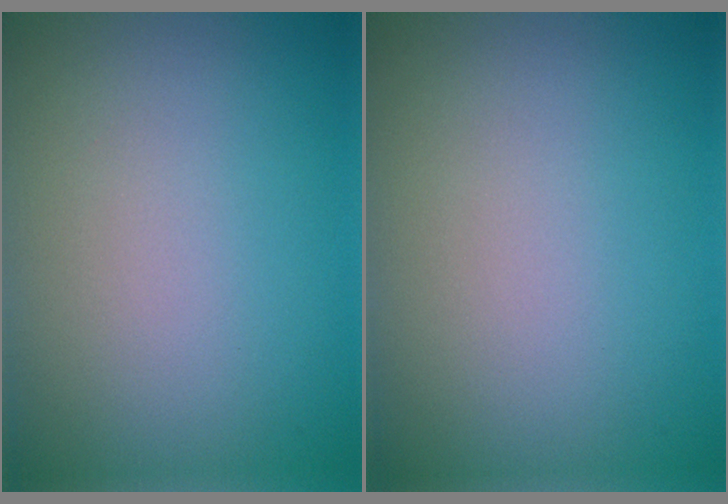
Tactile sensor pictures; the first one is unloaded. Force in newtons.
{"total": 0.0}